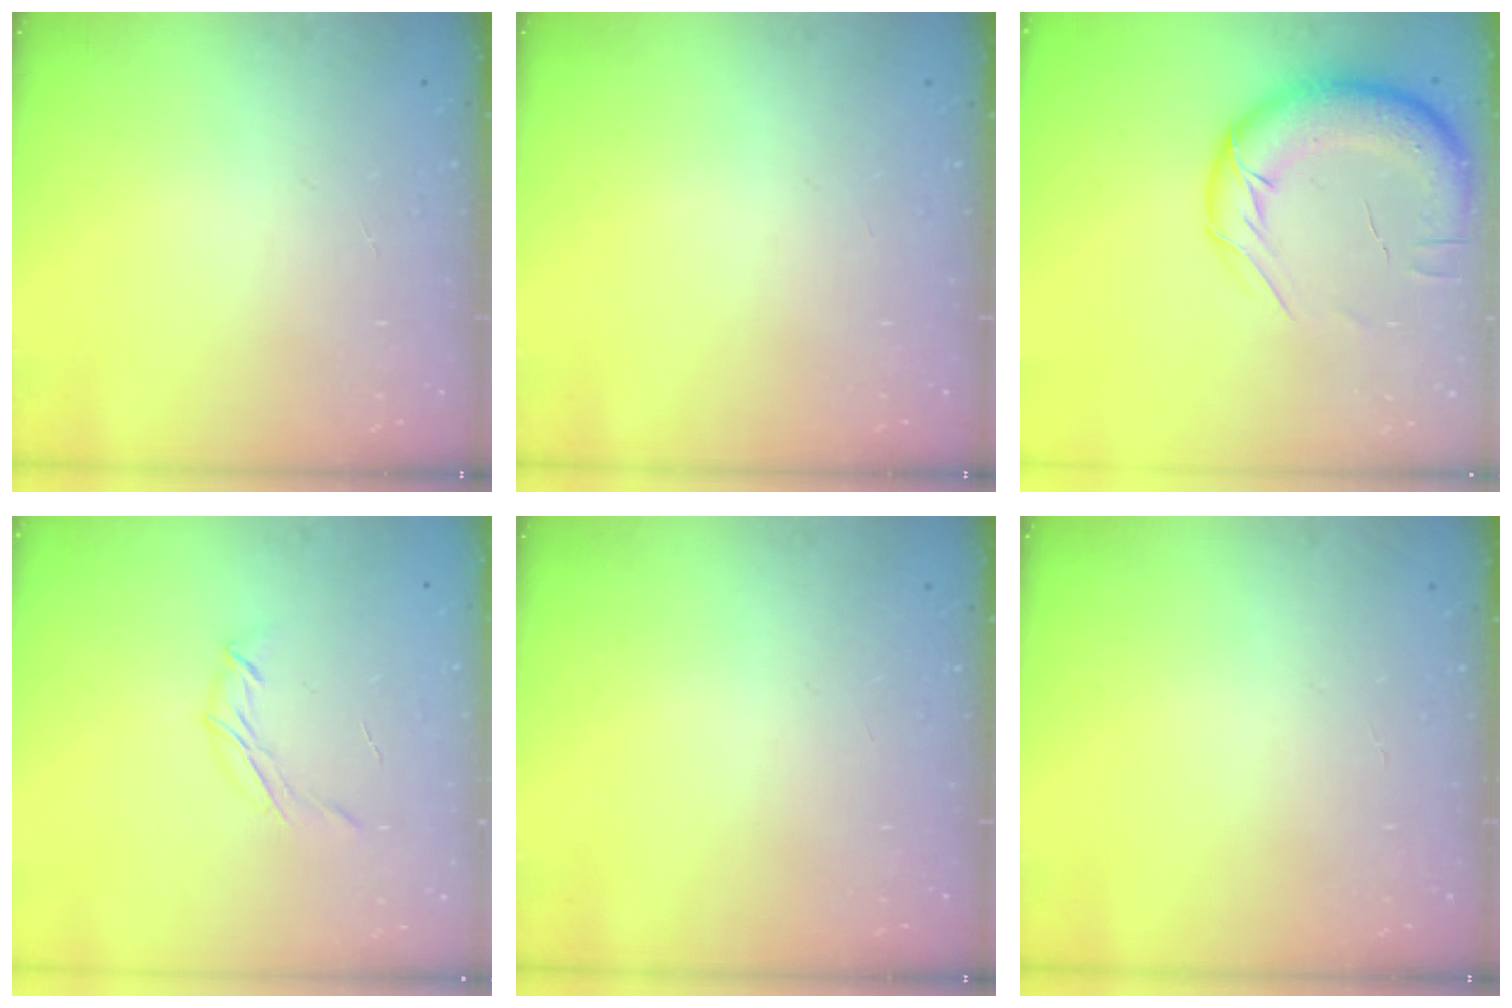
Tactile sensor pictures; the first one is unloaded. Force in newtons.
{"total": 0.0}
{"total": 16.1, "press": 15.9, "slide": 2.5}
{"total": 6.5, "press": 6.5, "slide": 0.9}
{"total": 0.0}
{"total": 0.0}